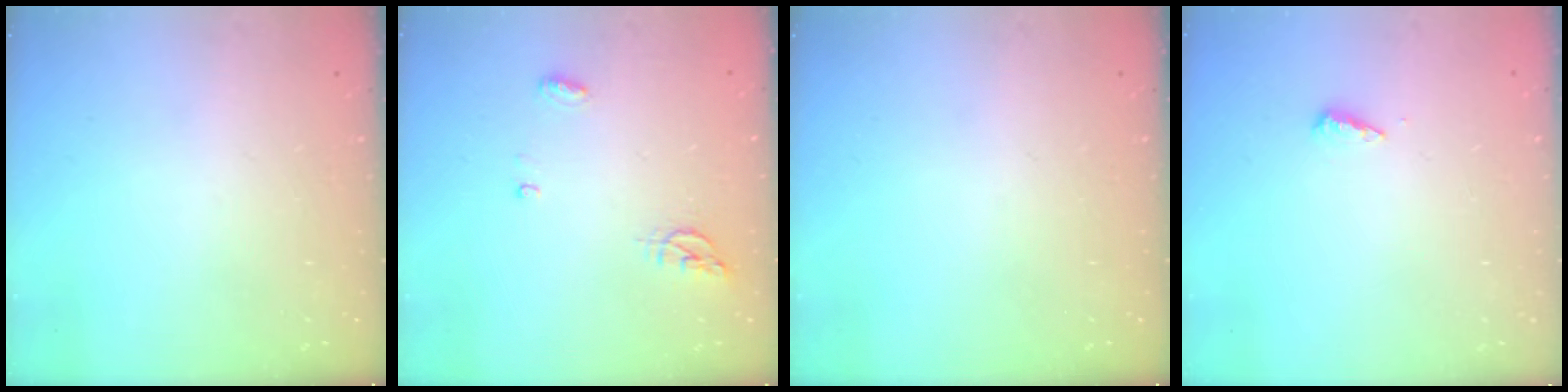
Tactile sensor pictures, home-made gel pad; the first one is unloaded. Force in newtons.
{"total": 4.9, "press": 4.9, "slide": 0.6}
{"total": 0.0}
{"total": 3.6, "press": 3.6, "slide": 0.4}